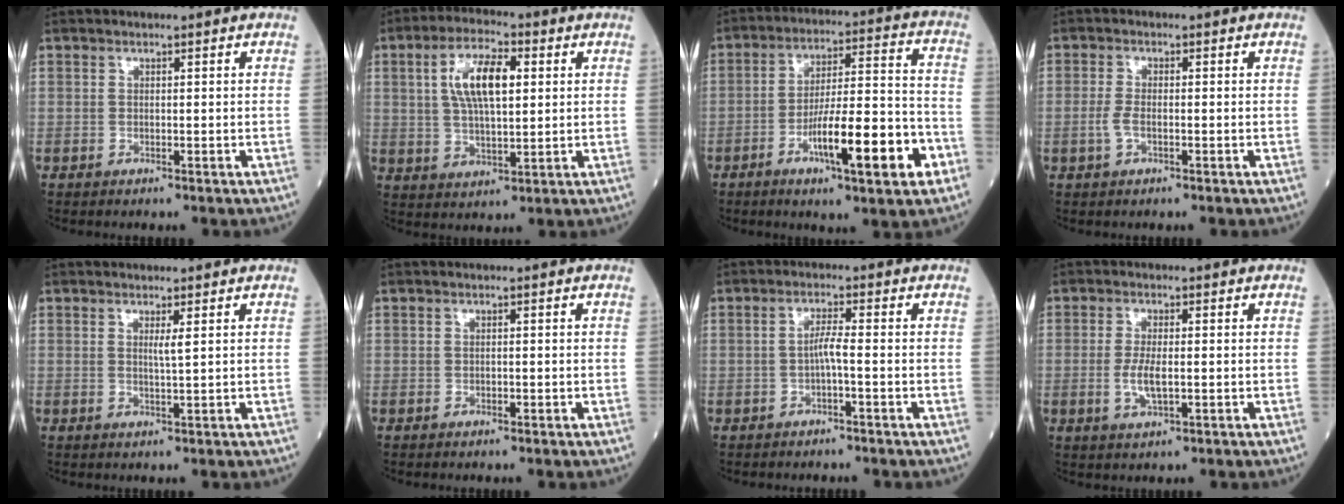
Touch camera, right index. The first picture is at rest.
{"total": 9.7, "force": [2.5, 3.3, 8.7], "torque": [-0.170, 0.014, 0.048]}
{"total": 15.1, "force": [-6.4, 1.9, 13.6], "torque": [-0.227, 0.007, -0.093]}
{"total": 2.3, "force": [-0.6, 0.9, 2.0], "torque": [-0.053, -0.001, -0.011]}
{"total": 1.4, "force": [0.6, -0.3, 1.3], "torque": [-0.028, -0.005, 0.014]}
{"total": 0.0}
{"total": 2.4, "force": [-0.7, -0.1, 2.3], "torque": [-0.042, 0.004, -0.012]}
{"total": 3.9, "force": [-0.5, 1.1, 3.7], "torque": [-0.084, -0.005, -0.006]}